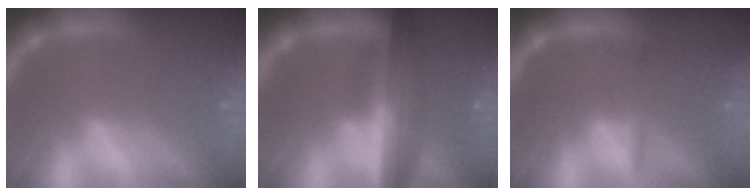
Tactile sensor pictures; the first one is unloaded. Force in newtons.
{"total": 8.5}
{"total": 1.4}